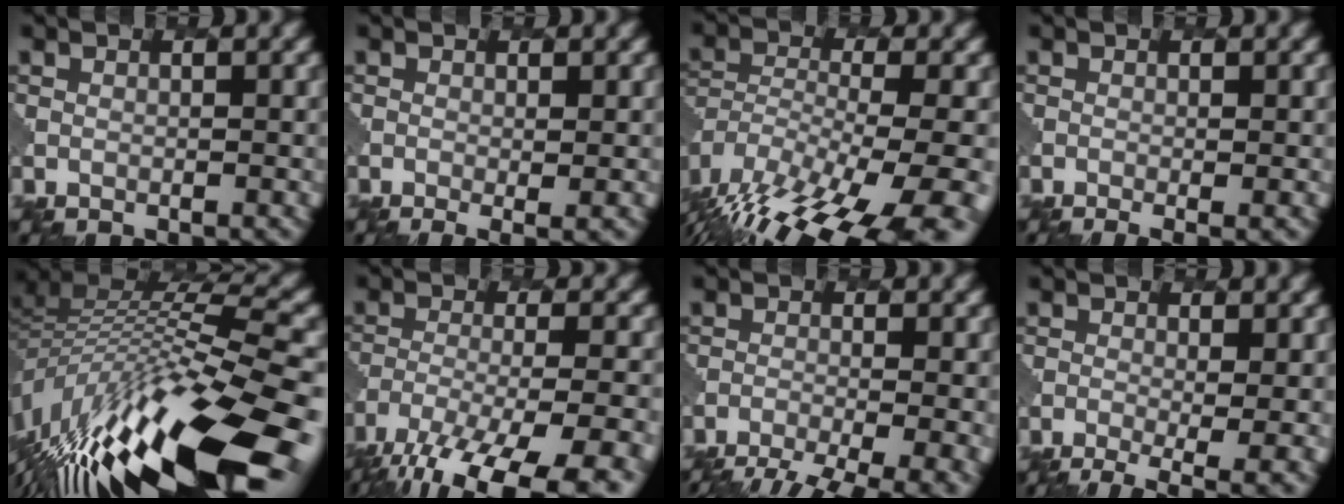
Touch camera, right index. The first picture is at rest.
{"total": 3.4, "force": [-0.6, 1.2, 3.1], "torque": [-0.035, 0.002, 0.001]}
{"total": 18.4, "force": [-13.5, 6.6, 10.5], "torque": [-0.204, -0.022, -0.192]}
{"total": 2.6, "force": [-1.1, 0.8, 2.2], "torque": [-0.034, 0.007, -0.011]}
{"total": 15.5, "force": [-7.2, 4.5, 13.0], "torque": [-0.264, 0.008, -0.125]}
{"total": 14.3, "force": [-10.8, 4.4, 8.2], "torque": [-0.163, -0.046, -0.151]}
{"total": 10.2, "force": [-8.2, 2.7, 5.5], "torque": [-0.090, -0.026, -0.101]}
{"total": 5.6, "force": [-1.9, 2.1, 4.9], "torque": [-0.074, -0.009, -0.020]}